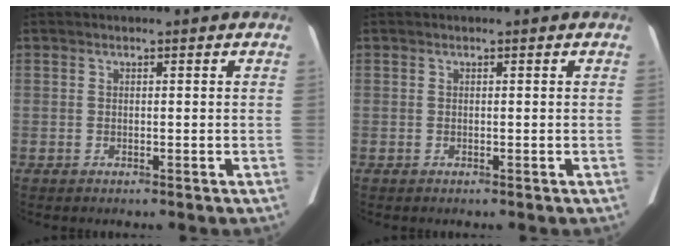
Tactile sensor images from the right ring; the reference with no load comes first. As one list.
[{"total": 0.0}]